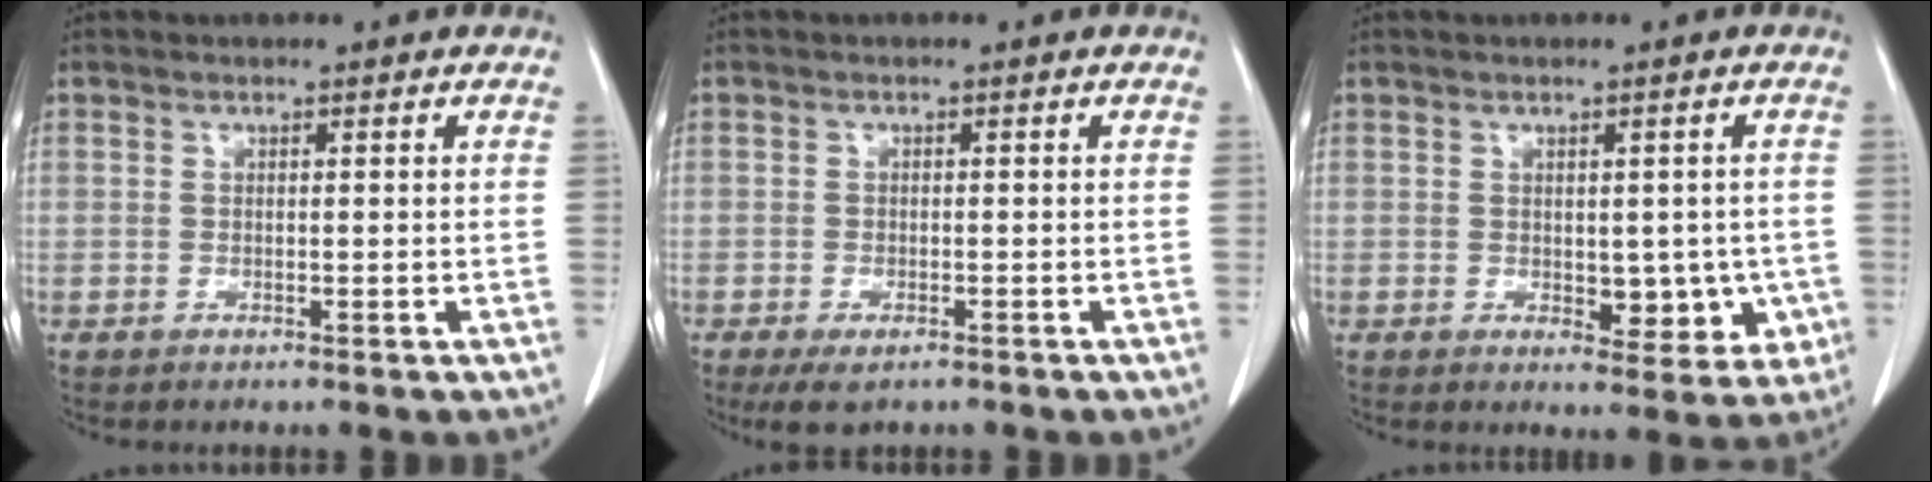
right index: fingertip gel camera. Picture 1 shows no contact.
{"total": 3.9, "force": [-2.7, 1.5, 2.3], "torque": [-0.042, -0.009, -0.040]}
{"total": 6.2, "force": [-1.0, 3.6, 4.9], "torque": [-0.040, 0.001, -0.004]}